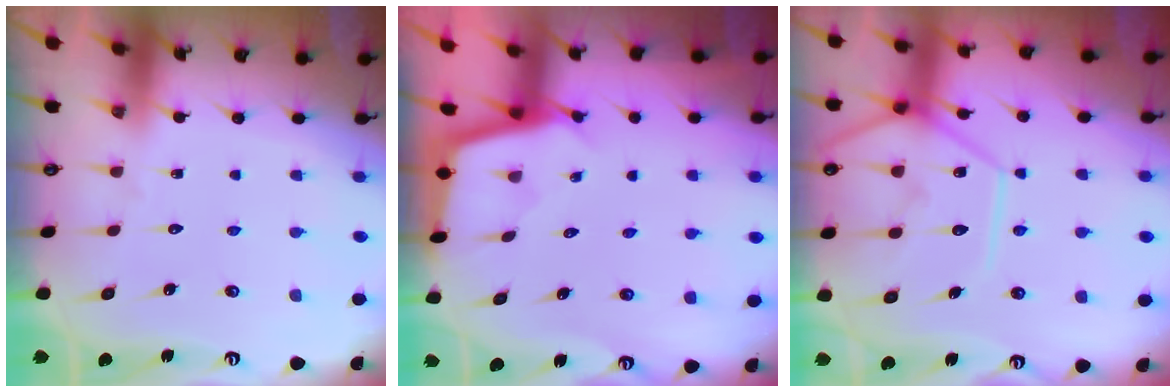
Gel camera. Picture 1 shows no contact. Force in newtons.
{"total": 2.3, "press": 2.3, "slide": 0.1}
{"total": 14.2, "press": 14.1, "slide": 1.3}